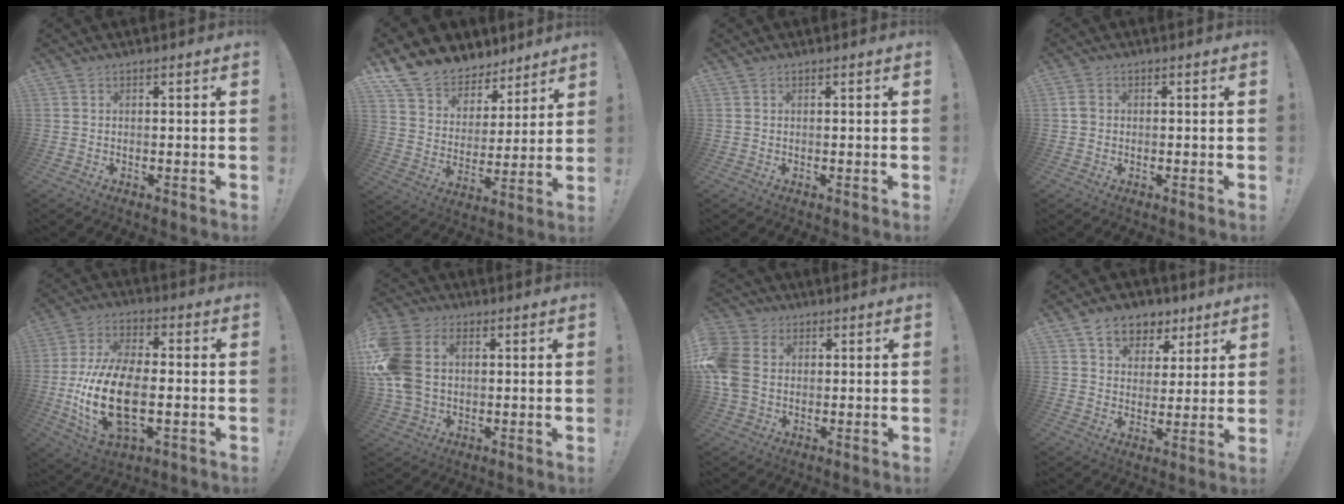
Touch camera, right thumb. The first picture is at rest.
{"total": 12.0, "force": [9.6, 6.9, 2.2], "torque": [-0.048, -0.077, 0.181]}
{"total": 0.0}
{"total": 2.5, "force": [0.0, 2.2, 1.2], "torque": [-0.012, 0.004, -0.001]}
{"total": 20.4, "force": [-3.5, 10.9, 16.8], "torque": [-0.333, 0.006, -0.050]}
{"total": 14.7, "force": [2.4, 10.9, 9.5], "torque": [-0.208, -0.003, 0.047]}
{"total": 12.5, "force": [1.4, 9.8, 7.7], "torque": [-0.175, 0.008, 0.031]}
{"total": 10.2, "force": [6.4, 7.0, 3.6], "torque": [-0.051, -0.033, 0.122]}